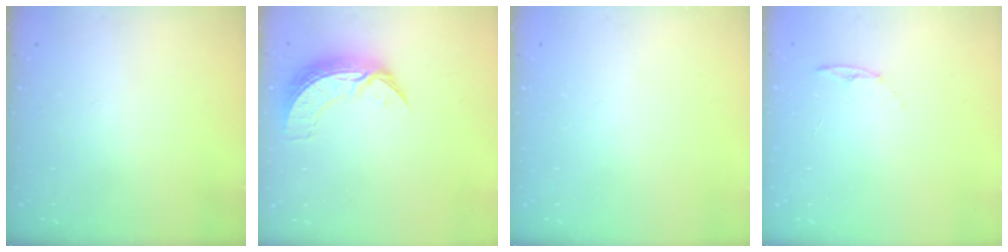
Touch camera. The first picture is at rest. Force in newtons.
{"total": 8.6, "press": 8.6, "slide": 0.6}
{"total": 0.0}
{"total": 4.9, "press": 4.9, "slide": 0.6}